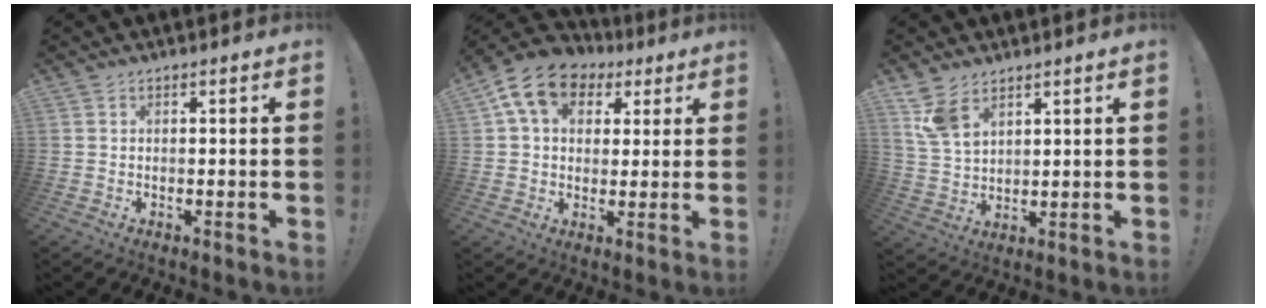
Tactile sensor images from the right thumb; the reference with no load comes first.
{"total": 13.0, "force": [5.4, 9.4, 7.1], "torque": [-0.118, -0.007, 0.106]}
{"total": 7.6, "force": [5.1, 3.8, 4.2], "torque": [-0.074, -0.022, 0.101]}